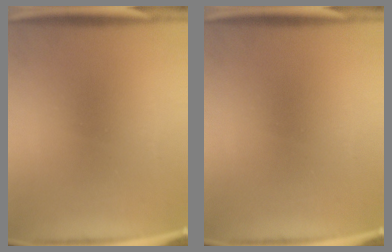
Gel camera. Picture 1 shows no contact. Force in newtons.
{"total": 0.0}